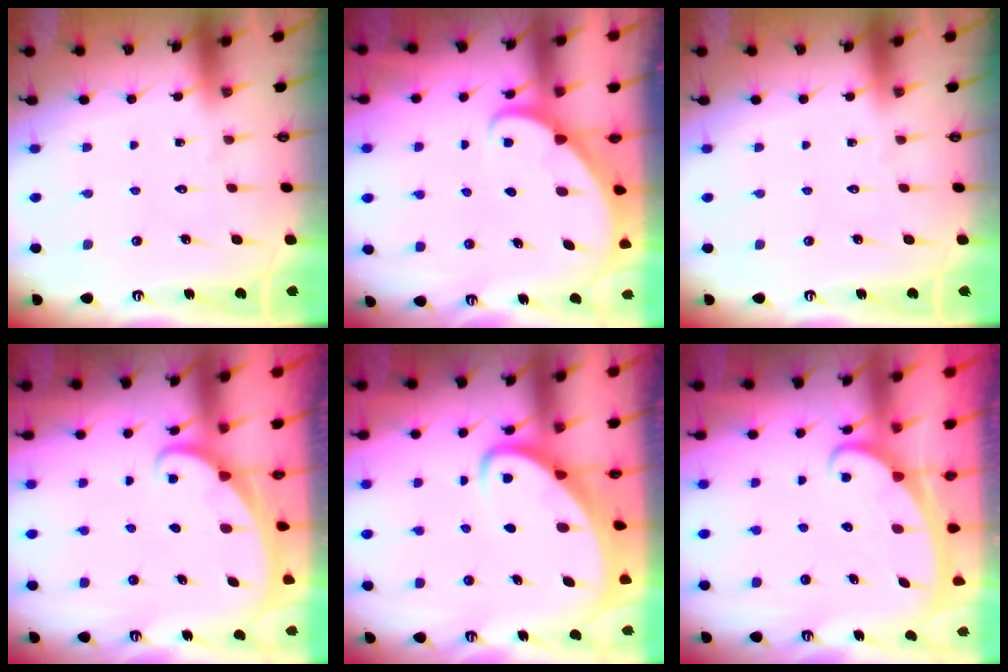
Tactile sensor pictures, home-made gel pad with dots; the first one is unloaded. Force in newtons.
{"total": 2.6, "press": 2.6, "slide": 0.4}
{"total": 0.0}
{"total": 1.7, "press": 1.7, "slide": 0.1}
{"total": 4.3, "press": 4.3, "slide": 0.5}
{"total": 2.3, "press": 2.3, "slide": 0.4}